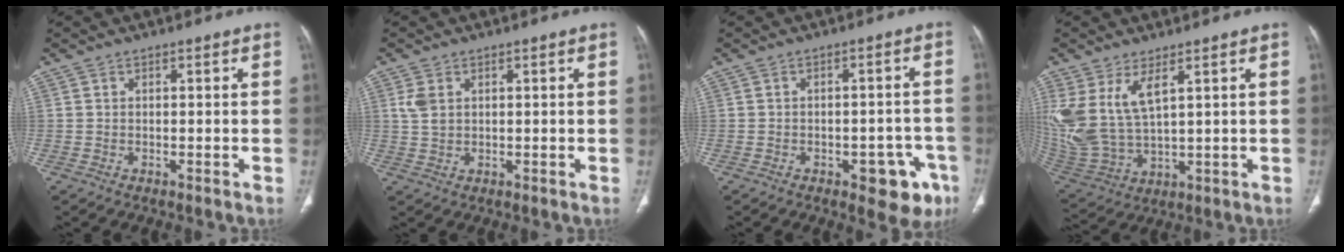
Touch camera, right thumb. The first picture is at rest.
{"total": 3.2, "force": [1.1, 2.0, 2.1], "torque": [-0.049, 0.002, 0.030]}
{"total": 9.0, "force": [-4.3, 4.5, 6.5], "torque": [-0.045, 0.024, -0.047]}
{"total": 13.7, "force": [5.4, 6.4, 10.9], "torque": [-0.244, -0.027, 0.129]}